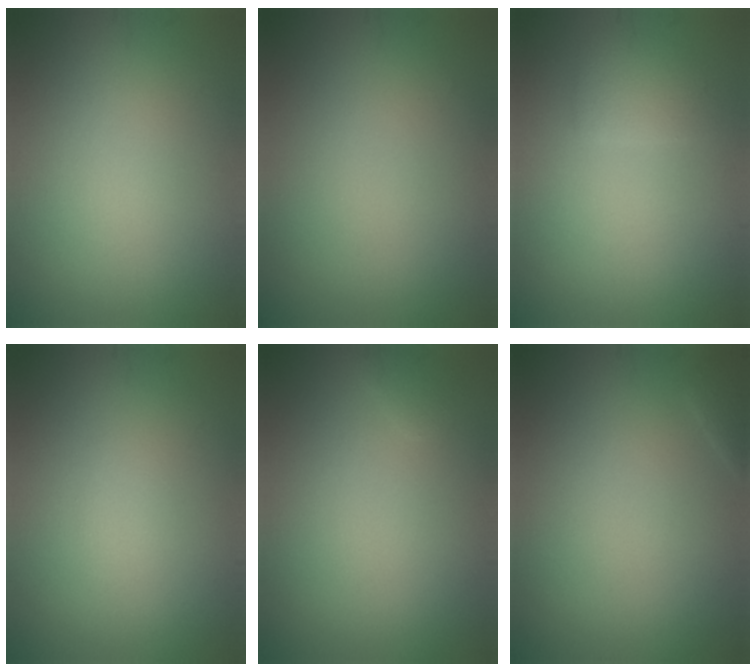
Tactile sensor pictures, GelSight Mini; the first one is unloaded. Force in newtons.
{"total": 0.0}
{"total": 1.7, "press": 1.6, "slide": 0.2}
{"total": 0.6, "press": 0.6, "slide": 0.0}
{"total": 0.6, "press": 0.6, "slide": 0.1}
{"total": 0.9, "press": 0.9, "slide": 0.1}